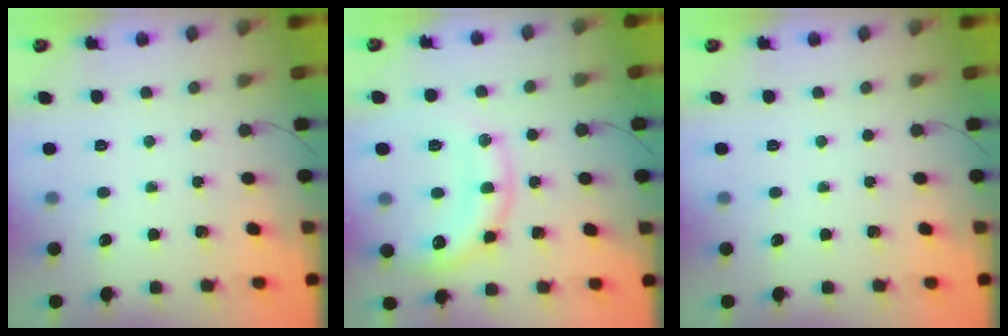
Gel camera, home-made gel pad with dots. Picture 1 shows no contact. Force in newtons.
{"total": 14.3, "press": 14.3, "slide": 1.3}
{"total": 0.0}